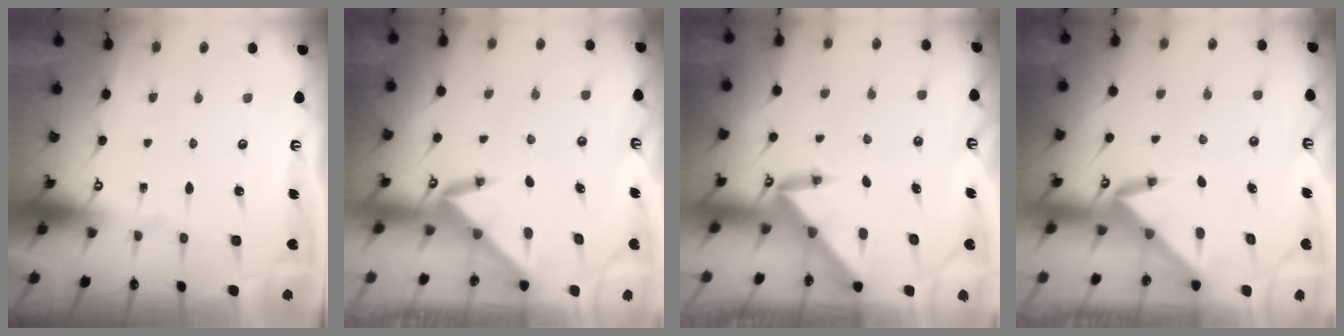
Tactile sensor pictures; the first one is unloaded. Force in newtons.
{"total": 3.7, "press": 3.7, "slide": 0.3}
{"total": 3.5, "press": 3.5, "slide": 0.2}
{"total": 3.4, "press": 3.4, "slide": 0.4}